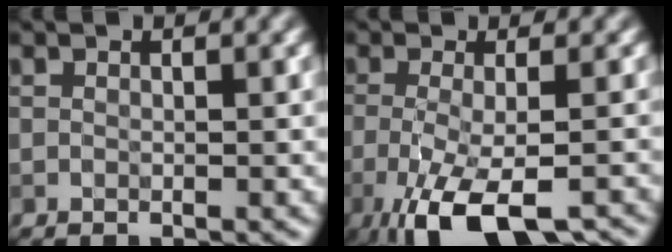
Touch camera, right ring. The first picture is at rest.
{"total": 8.5, "force": [-4.6, 2.8, 6.6], "torque": [-0.127, -0.018, -0.081]}